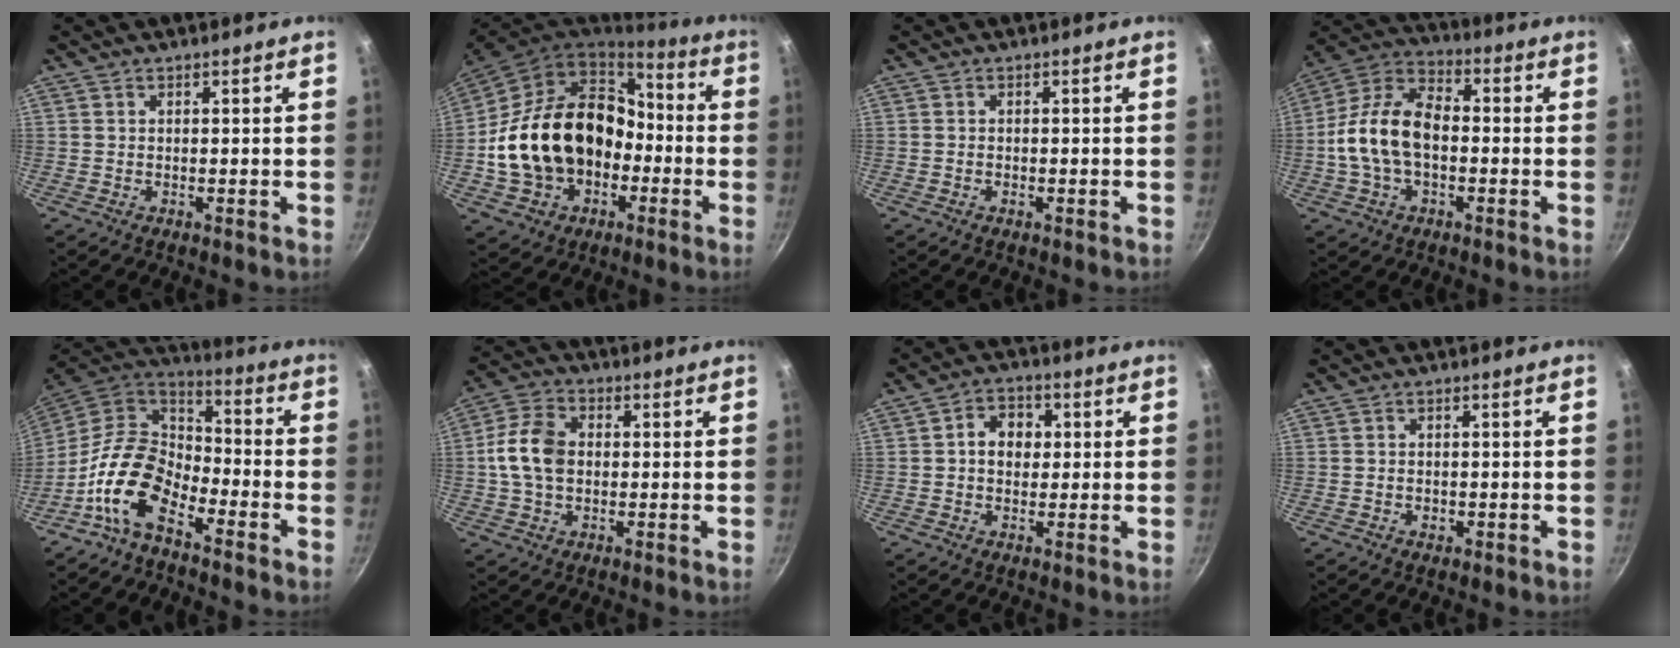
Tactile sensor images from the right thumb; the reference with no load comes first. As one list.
[{"total": 23.2, "force": [-3.4, 17.5, 14.8], "torque": [-0.234, 0.062, -0.037]}, {"total": 0.7, "force": [-0.4, 0.4, 0.5], "torque": [-0.011, 0.003, -0.008]}, {"total": 15.0, "force": [-1.5, 9.3, 11.6], "torque": [-0.193, 0.042, -0.045]}, {"total": 14.0, "force": [-7.2, 8.2, 8.8], "torque": [-0.148, 0.064, -0.156]}, {"total": 10.3, "force": [0.2, 7.2, 7.3], "torque": [-0.127, 0.020, -0.005]}, {"total": 6.1, "force": [0.6, 4.9, 3.6], "torque": [-0.027, 0.011, 0.000]}, {"total": 1.7, "force": [-0.6, 1.3, 1.0], "torque": [-0.016, 0.003, -0.008]}]